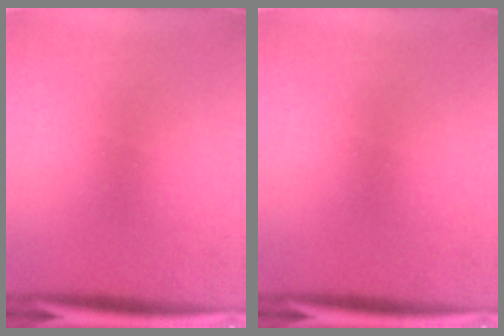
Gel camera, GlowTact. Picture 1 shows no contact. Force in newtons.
{"total": 0.0}